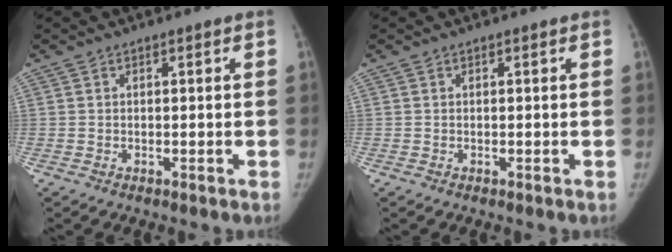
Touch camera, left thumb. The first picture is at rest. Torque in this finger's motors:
{"motor_torque": [0.01, 0.01, 0.32, -0.23, 0.00]}